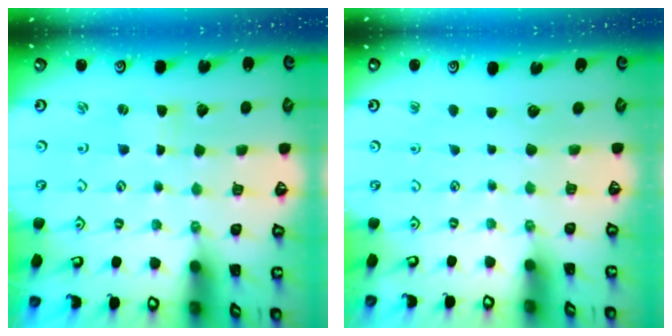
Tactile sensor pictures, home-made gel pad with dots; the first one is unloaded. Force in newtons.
{"total": 0.0}